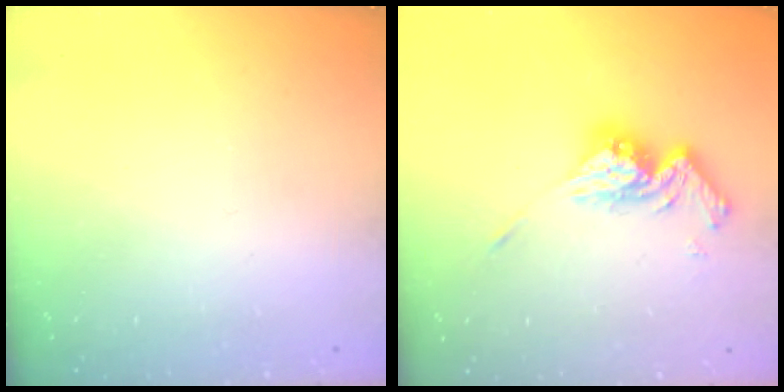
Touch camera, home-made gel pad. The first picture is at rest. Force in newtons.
{"total": 13.5, "press": 13.4, "slide": 1.2}